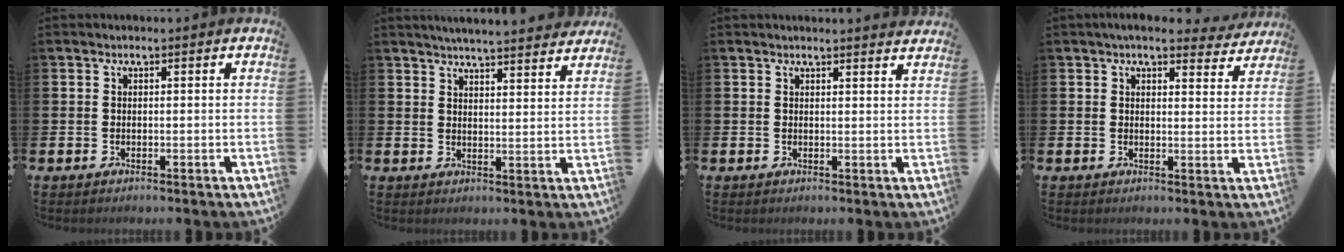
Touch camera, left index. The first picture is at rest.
{"total": 5.1, "force": [5.0, -0.3, 0.7], "torque": [-0.026, -0.029, 0.090]}
{"total": 1.6, "force": [1.6, -0.1, -0.1], "torque": [0.008, -0.013, 0.028]}
{"total": 4.7, "force": [4.3, 1.1, 1.6], "torque": [-0.026, -0.020, 0.074]}